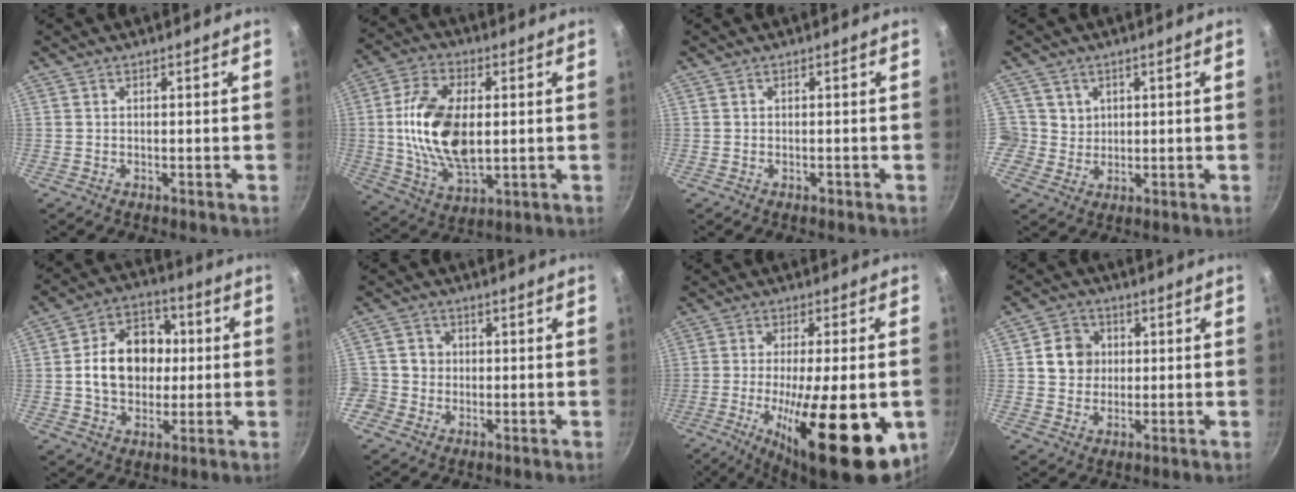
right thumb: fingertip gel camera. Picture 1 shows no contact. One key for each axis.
{"total": 16.5, "fx": 0.9, "fy": 9.3, "fz": 13.6, "tx": -0.244, "ty": 0.003, "tz": 0.018}
{"total": 0.6, "fx": -0.3, "fy": 0.5, "fz": 0.3, "tx": -0.003, "ty": 0.003, "tz": -0.005}
{"total": 4.5, "fx": 1.4, "fy": 4.3, "fz": 0.1, "tx": 0.038, "ty": 0.006, "tz": 0.024}
{"total": 15.1, "fx": 0.8, "fy": 11.6, "fz": 9.6, "tx": -0.117, "ty": 0.024, "tz": 0.004}
{"total": 5.7, "fx": -0.9, "fy": 5.4, "fz": 1.3, "tx": 0.005, "ty": 0.014, "tz": -0.027}
{"total": 23.1, "fx": -6.7, "fy": 7.1, "fz": 20.9, "tx": -0.302, "ty": -0.005, "tz": -0.093}
{"total": 7.1, "fx": 1.1, "fy": 6.4, "fz": 2.8, "tx": -0.016, "ty": 0.006, "tz": 0.013}